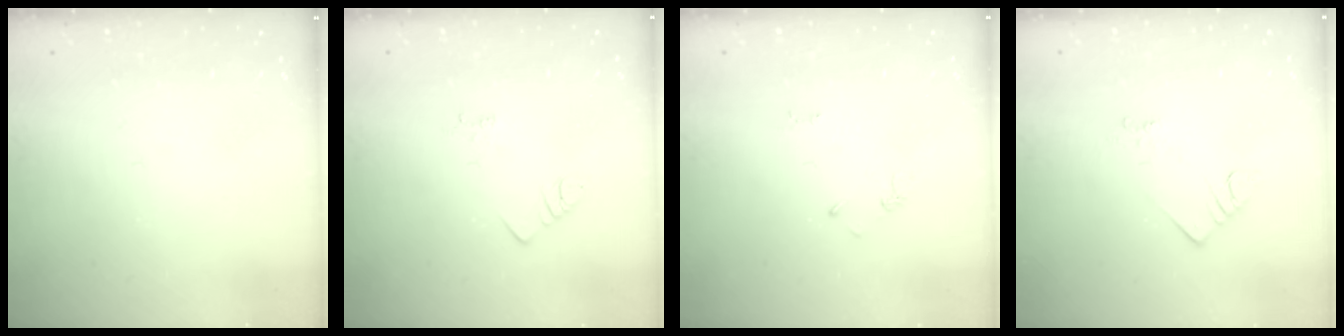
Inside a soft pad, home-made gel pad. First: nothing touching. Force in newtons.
{"total": 1.4, "press": 1.4, "slide": 0.3}
{"total": 2.6, "press": 2.6, "slide": 0.4}
{"total": 2.1, "press": 2.0, "slide": 0.5}